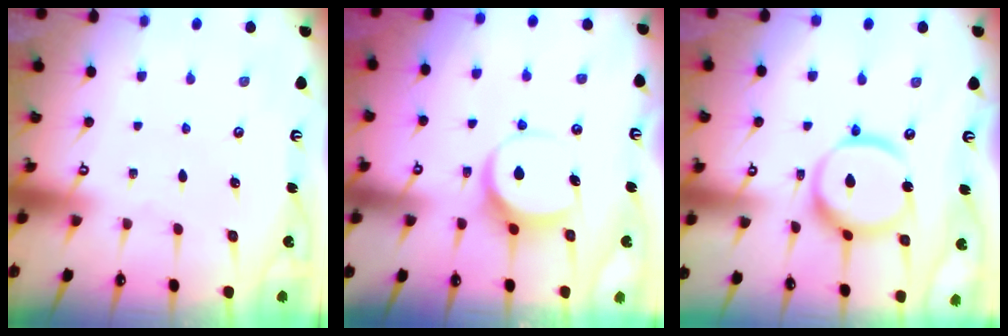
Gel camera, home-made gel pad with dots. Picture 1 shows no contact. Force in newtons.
{"total": 5.9, "press": 5.8, "slide": 0.7}
{"total": 14.2, "press": 14.1, "slide": 1.5}